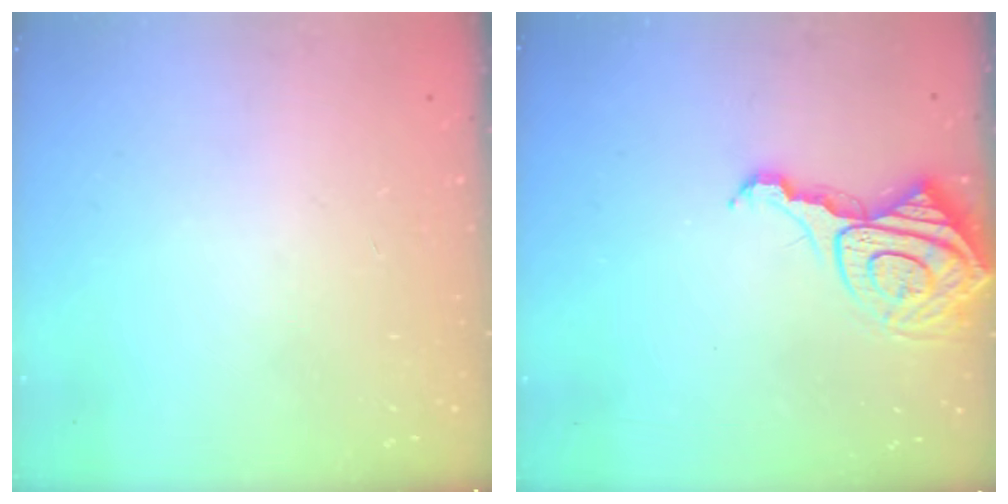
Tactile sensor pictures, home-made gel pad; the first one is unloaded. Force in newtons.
{"total": 11.7, "press": 11.7, "slide": 1.2}